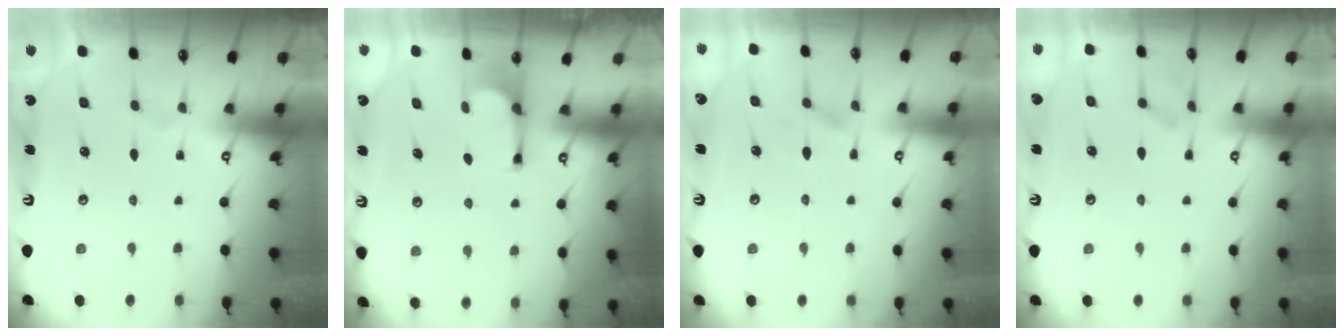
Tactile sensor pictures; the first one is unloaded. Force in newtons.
{"total": 4.8, "press": 4.7, "slide": 0.5}
{"total": 1.9, "press": 1.4, "slide": 1.2}
{"total": 2.1, "press": 1.9, "slide": 1.0}